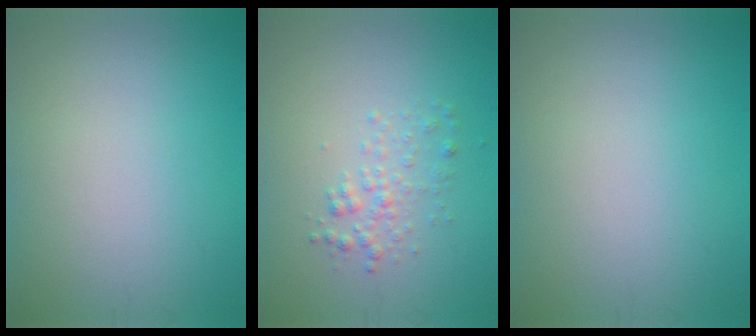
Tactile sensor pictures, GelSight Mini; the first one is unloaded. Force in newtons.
{"total": 1.8, "press": 1.8, "slide": 0.0}
{"total": 0.0}